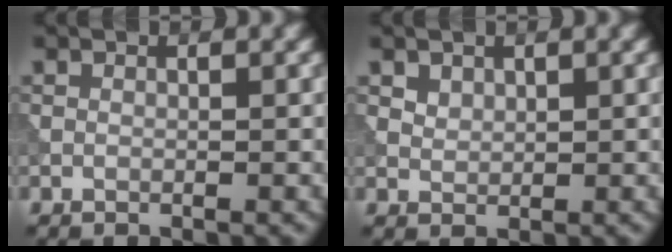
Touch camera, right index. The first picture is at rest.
{"total": 1.5, "force": [1.0, 1.0, 0.5], "torque": [-0.012, -0.008, 0.027]}